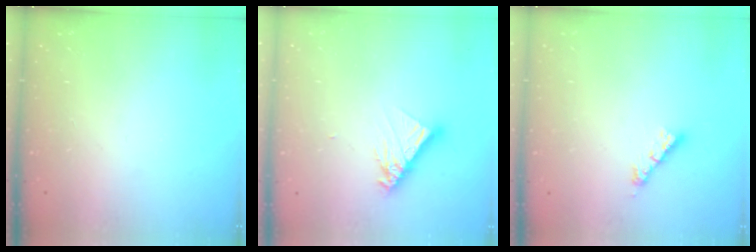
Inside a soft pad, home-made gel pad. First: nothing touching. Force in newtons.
{"total": 10.2, "press": 10.2, "slide": 0.9}
{"total": 3.3, "press": 3.3, "slide": 0.2}